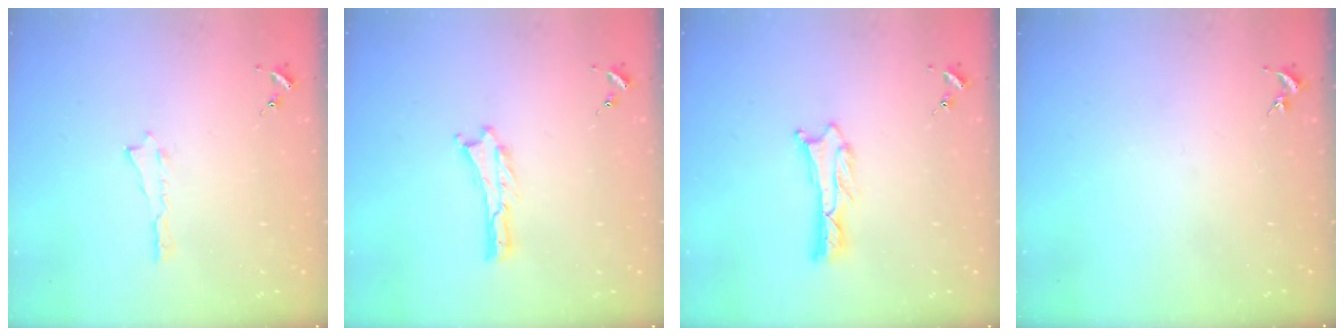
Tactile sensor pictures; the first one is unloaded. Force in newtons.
{"total": 0.0}
{"total": 1.1, "press": 1.1, "slide": 0.2}
{"total": 0.0}